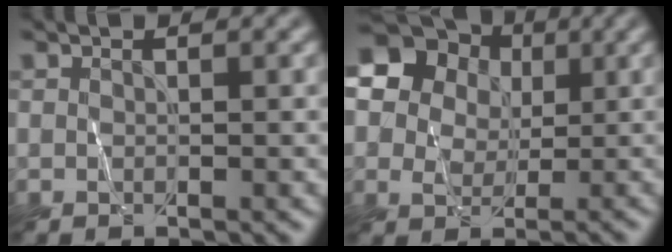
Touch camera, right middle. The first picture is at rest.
{"total": 16.2, "force": [5.5, 13.7, 6.7], "torque": [-0.167, 0.056, 0.079]}